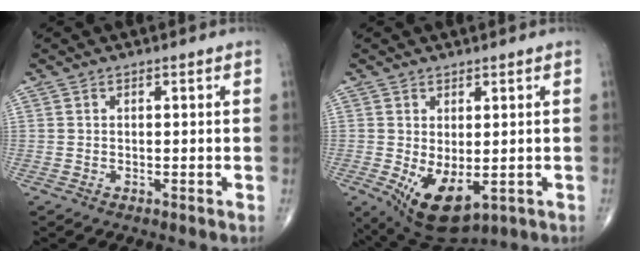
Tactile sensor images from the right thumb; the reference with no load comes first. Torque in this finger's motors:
{"motor_torque": [-0.22, 0.51, 0.41, 0.22, 0.20]}